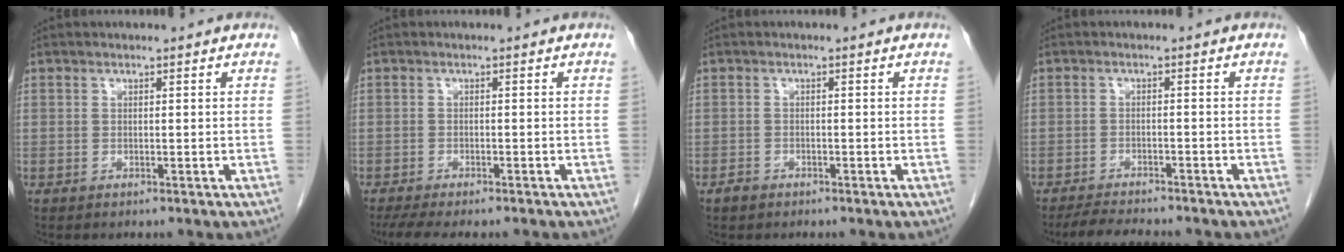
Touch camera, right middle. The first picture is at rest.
{"total": 8.0, "force": [-6.6, 1.6, 4.1], "torque": [-0.061, -0.011, -0.098]}
{"total": 1.3, "force": [-1.0, 0.7, 0.4], "torque": [-0.014, 0.001, -0.017]}
{"total": 6.2, "force": [-5.7, 0.8, 2.4], "torque": [-0.041, -0.016, -0.090]}